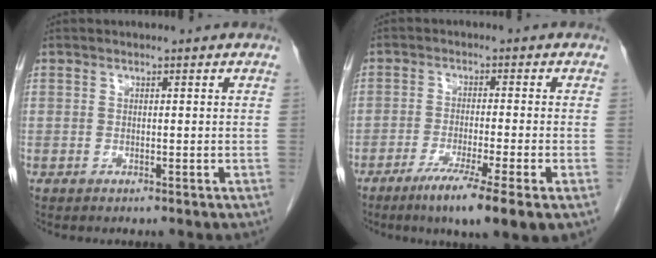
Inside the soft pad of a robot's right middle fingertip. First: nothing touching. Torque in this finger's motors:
{"motor_torque": [1.06, -0.86, 0.14, 0.09]}